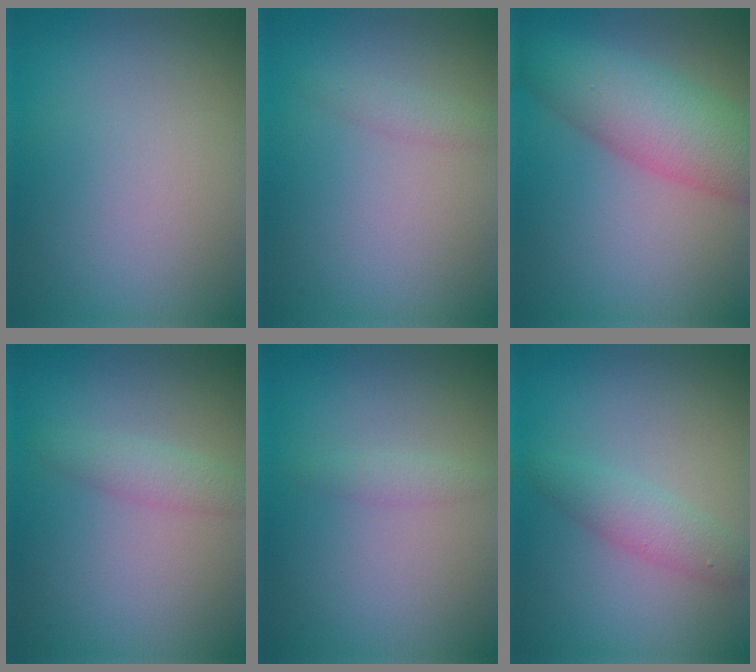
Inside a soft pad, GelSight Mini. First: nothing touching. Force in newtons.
{"total": 1.3, "press": 1.3, "slide": 0.0}
{"total": 7.2, "press": 7.2, "slide": 0.2}
{"total": 1.8, "press": 1.8, "slide": 0.1}
{"total": 1.0, "press": 1.0, "slide": 0.0}
{"total": 2.4, "press": 2.4, "slide": 0.1}